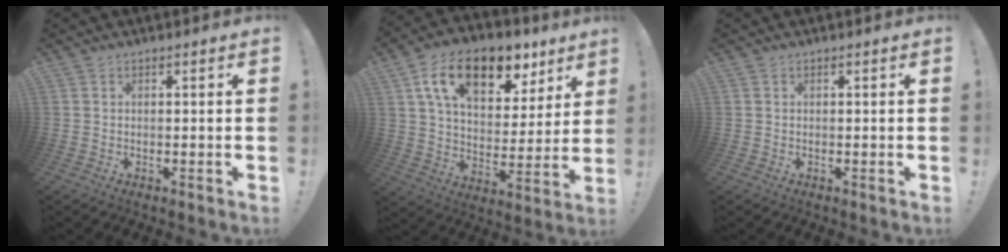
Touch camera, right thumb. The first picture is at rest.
{"total": 18.8, "force": [10.2, 10.2, 12.0], "torque": [-0.197, -0.046, 0.178]}
{"total": 0.0}